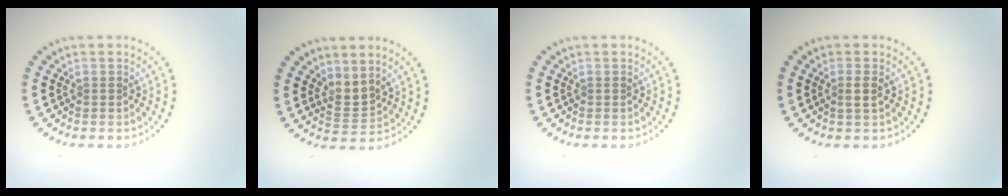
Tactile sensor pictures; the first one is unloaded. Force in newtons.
{"total": 1.9, "press": 1.3, "slide": 1.4}
{"total": 0.0}
{"total": 1.2, "press": 1.0, "slide": 0.7}